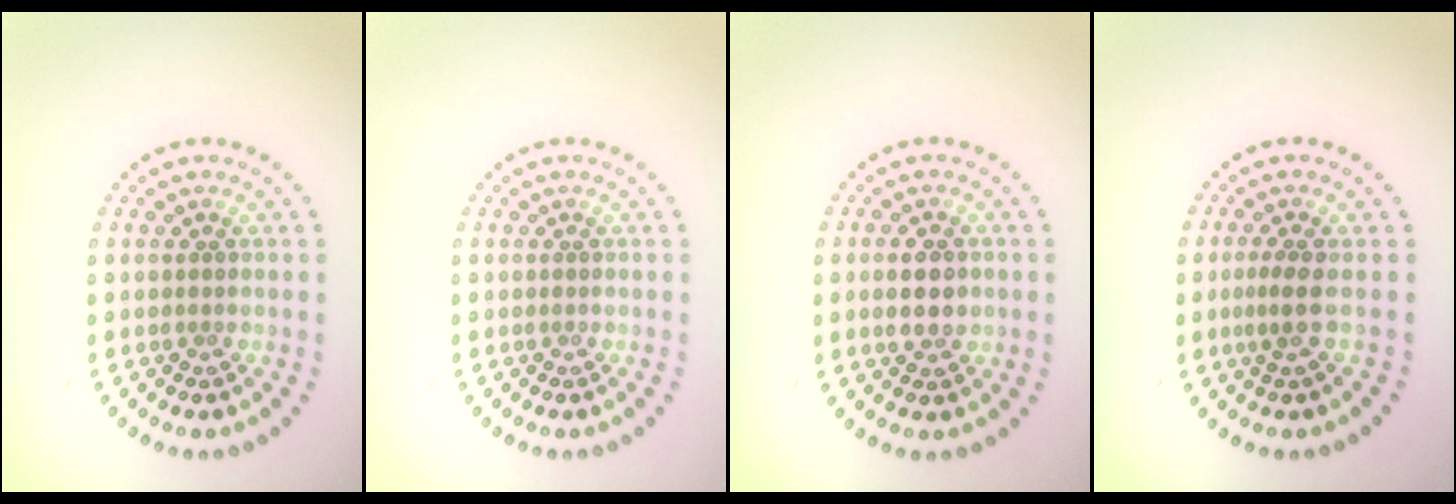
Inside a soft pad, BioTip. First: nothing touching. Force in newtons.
{"total": 0.0}
{"total": 2.7, "press": 2.7, "slide": 0.1}
{"total": 1.8, "press": 1.3, "slide": 1.2}